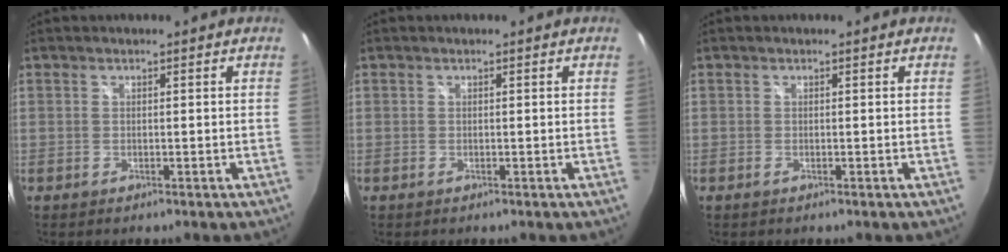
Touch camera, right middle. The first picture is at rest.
{"total": 0.0}
{"total": 0.0}